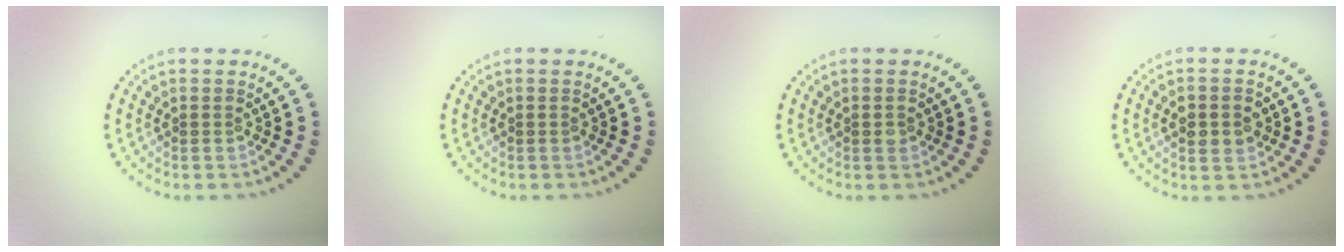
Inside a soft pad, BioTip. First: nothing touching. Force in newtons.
{"total": 0.0}
{"total": 0.9, "press": 0.8, "slide": 0.1}
{"total": 3.0, "press": 3.0, "slide": 0.0}